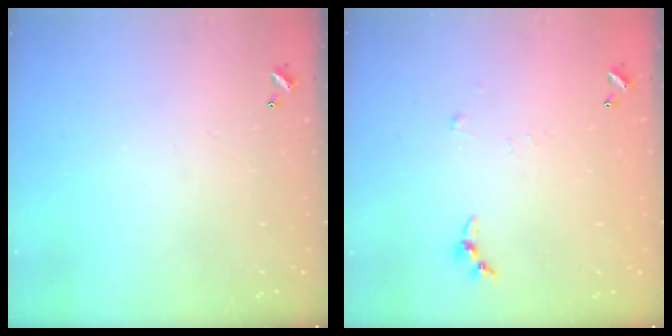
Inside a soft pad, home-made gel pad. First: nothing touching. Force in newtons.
{"total": 3.0, "press": 2.9, "slide": 0.4}